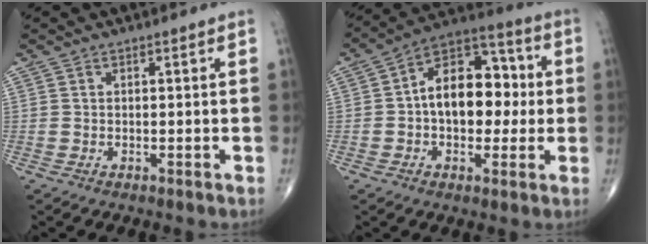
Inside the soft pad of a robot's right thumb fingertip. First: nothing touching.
{"total": 15.6, "force": [0.4, 9.8, 12.1], "torque": [-0.147, 0.036, -0.004]}